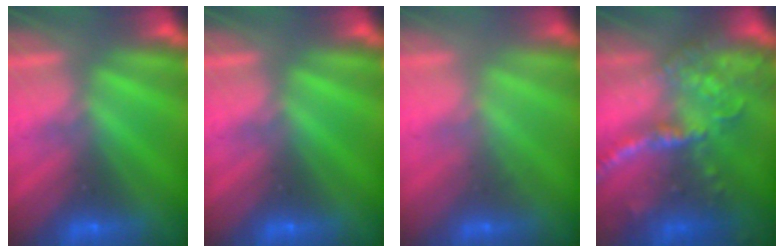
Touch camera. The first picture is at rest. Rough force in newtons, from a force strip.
{"total": 0.0}
{"total": 2.2}
{"total": 6.1}